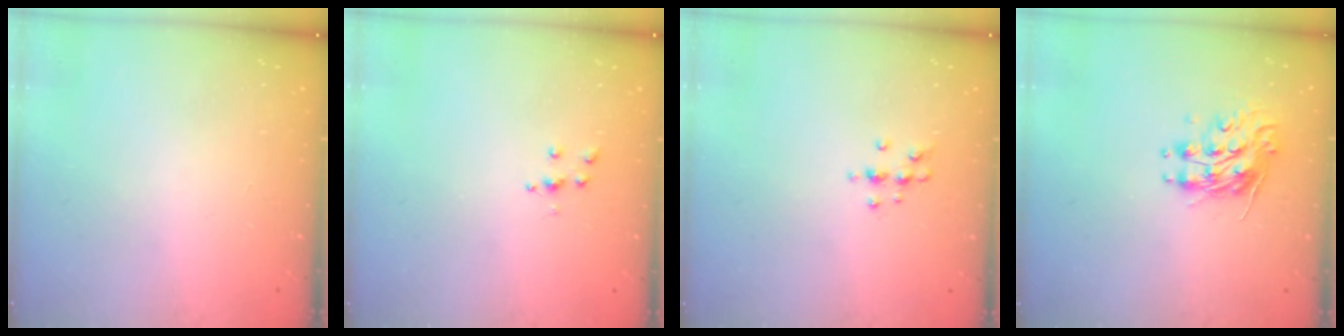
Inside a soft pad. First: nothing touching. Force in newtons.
{"total": 4.8, "press": 4.8, "slide": 0.5}
{"total": 5.7, "press": 5.7, "slide": 0.8}
{"total": 8.9, "press": 8.9, "slide": 0.2}